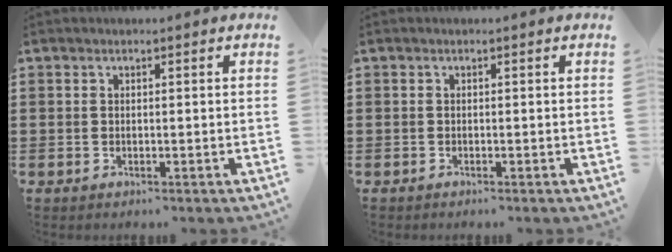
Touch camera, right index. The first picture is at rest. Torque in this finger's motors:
{"motor_torque": [-1.48, 0.66, -1.05, -0.21]}